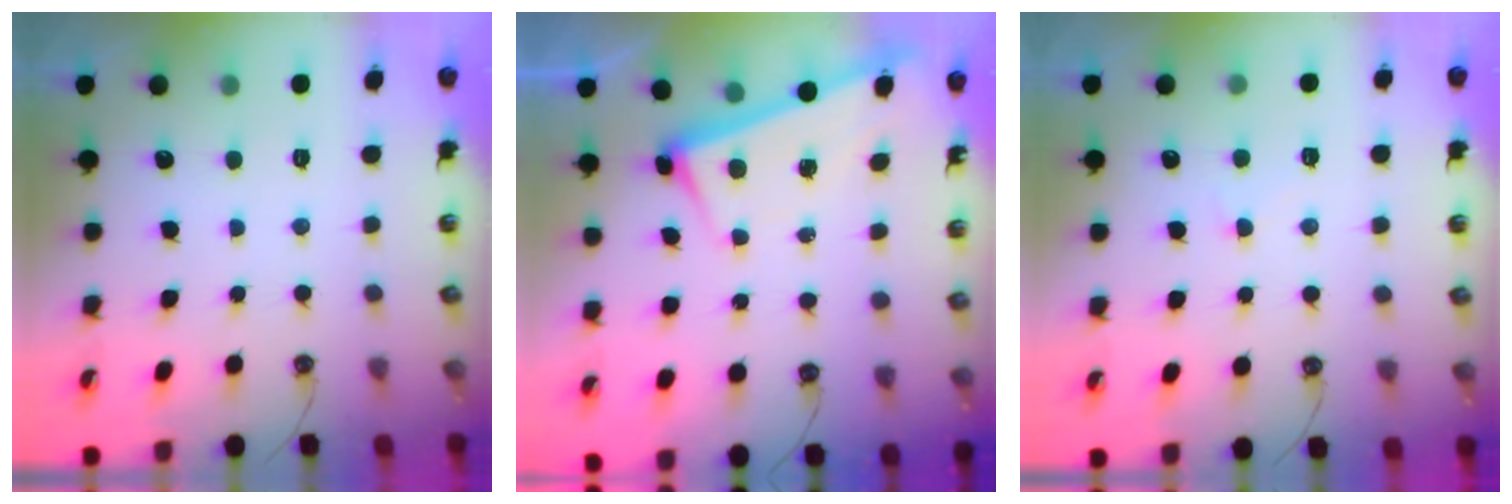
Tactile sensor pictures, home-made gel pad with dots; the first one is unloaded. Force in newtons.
{"total": 2.9, "press": 2.8, "slide": 0.6}
{"total": 2.7, "press": 2.6, "slide": 0.5}